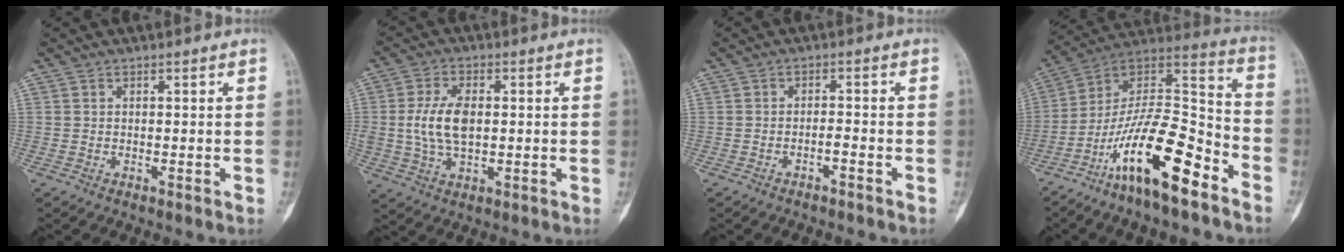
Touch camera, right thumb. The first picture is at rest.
{"total": 8.7, "force": [0.4, 4.9, 7.3], "torque": [-0.148, 0.002, 0.011]}
{"total": 1.8, "force": [-1.4, 0.2, 1.2], "torque": [-0.024, 0.022, -0.021]}
{"total": 20.3, "force": [-11.8, 6.1, 15.4], "torque": [-0.273, 0.092, -0.206]}